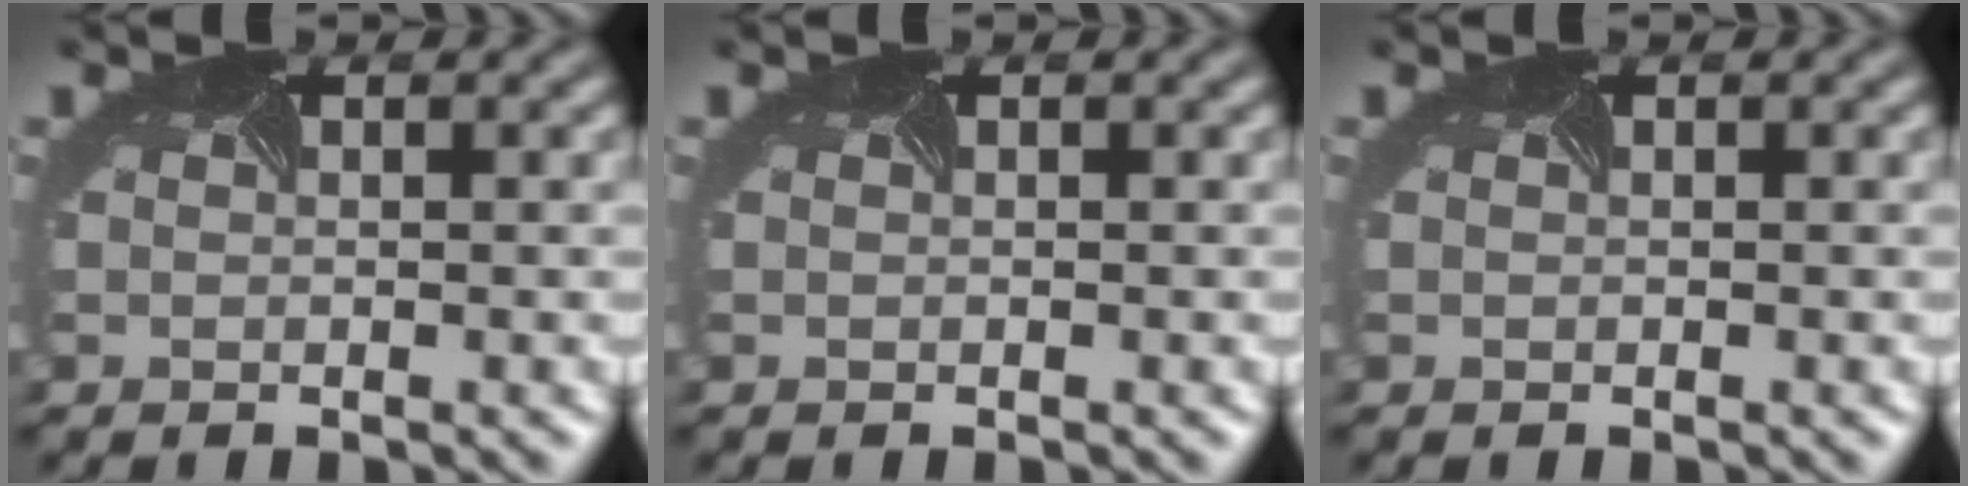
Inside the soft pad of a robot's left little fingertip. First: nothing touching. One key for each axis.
{"total": 0.0}
{"total": 0.0}